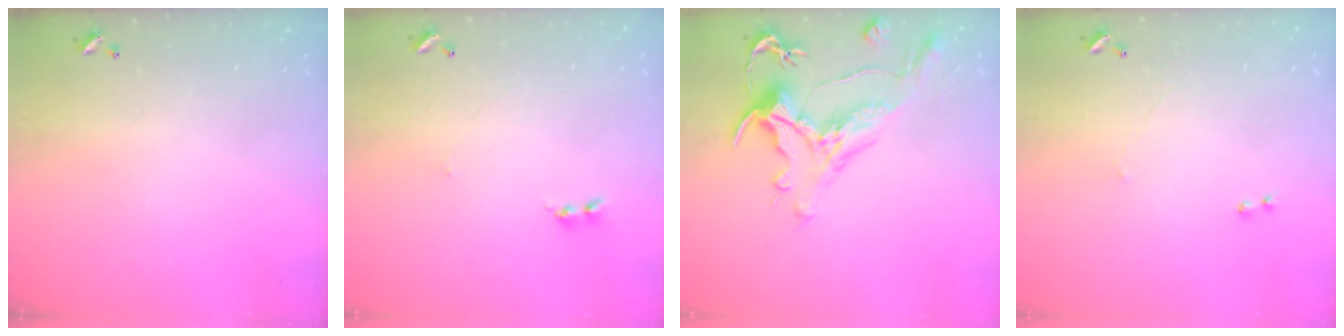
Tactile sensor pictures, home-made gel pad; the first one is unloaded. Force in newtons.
{"total": 2.6, "press": 2.6, "slide": 0.4}
{"total": 2.4, "press": 2.0, "slide": 1.4}
{"total": 0.7, "press": 0.0, "slide": 0.7}